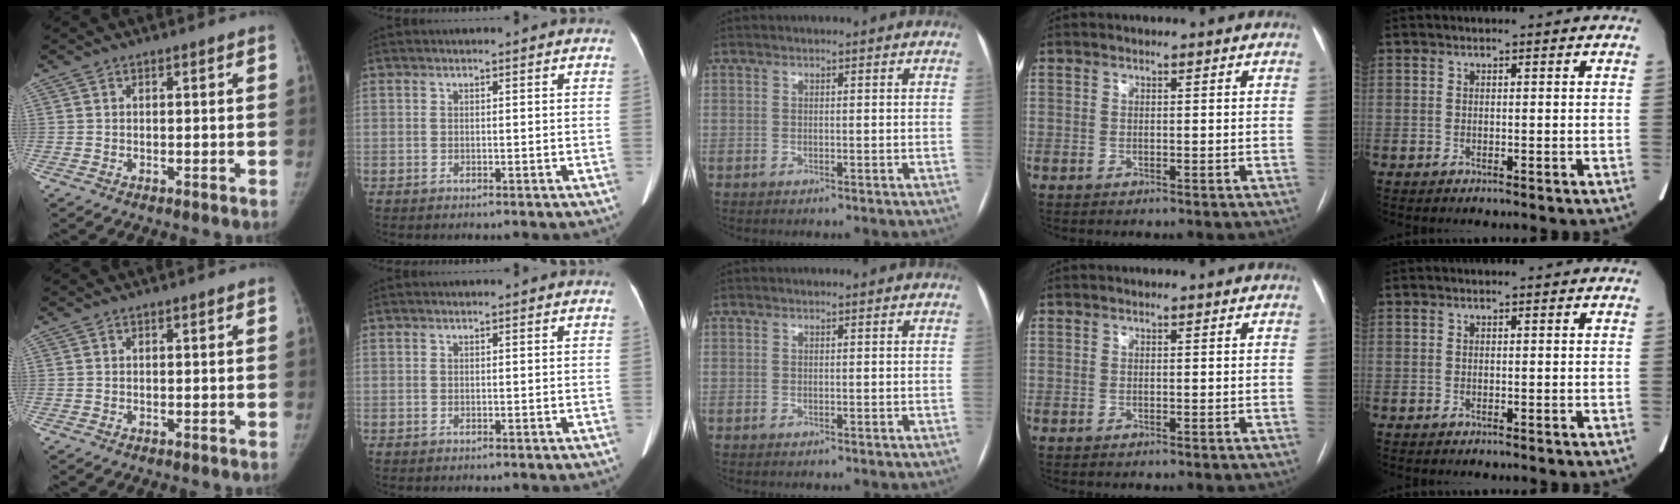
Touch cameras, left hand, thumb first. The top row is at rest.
{}